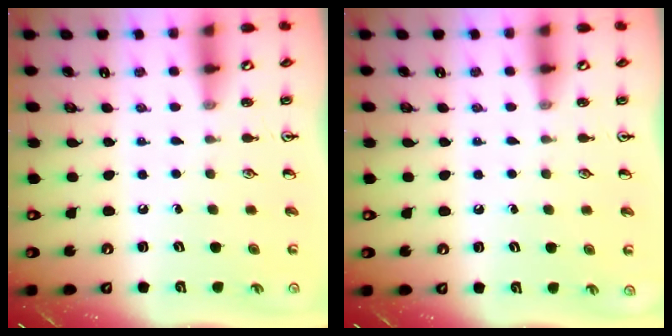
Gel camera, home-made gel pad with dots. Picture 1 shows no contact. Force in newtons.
{"total": 0.0}